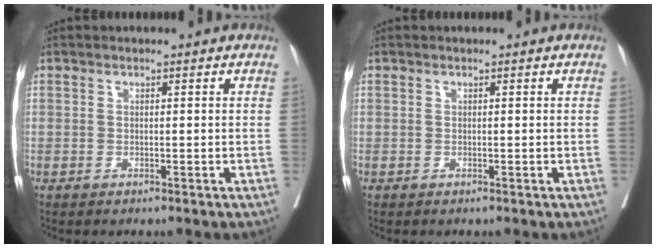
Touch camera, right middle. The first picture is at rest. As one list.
[{"total": 0.0}]